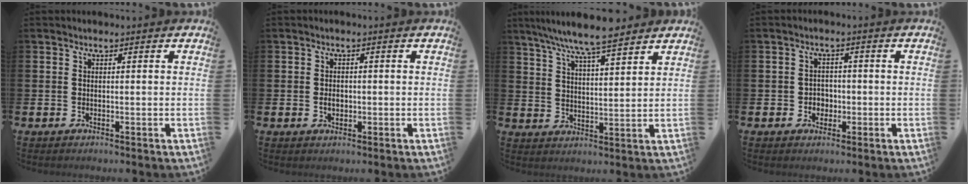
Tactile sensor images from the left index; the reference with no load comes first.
{"total": 1.6, "force": [-0.2, 1.2, 1.1], "torque": [-0.006, 0.001, -0.010]}
{"total": 8.2, "force": [7.5, 0.6, 3.2], "torque": [-0.080, -0.032, 0.134]}
{"total": 2.2, "force": [-0.3, 2.1, 0.7], "torque": [-0.003, 0.002, -0.014]}